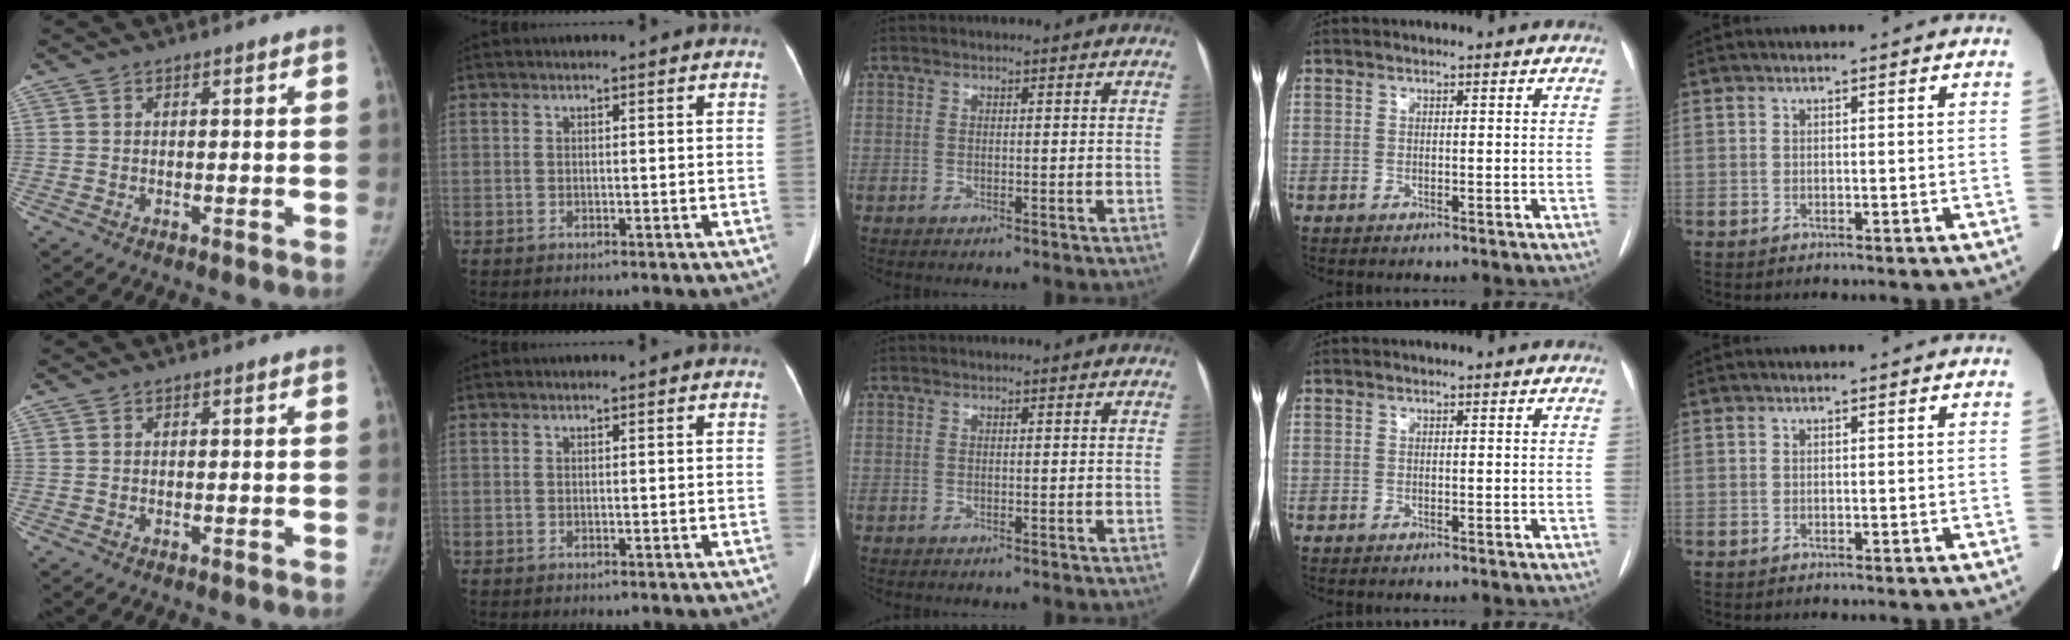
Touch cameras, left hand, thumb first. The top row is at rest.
{}